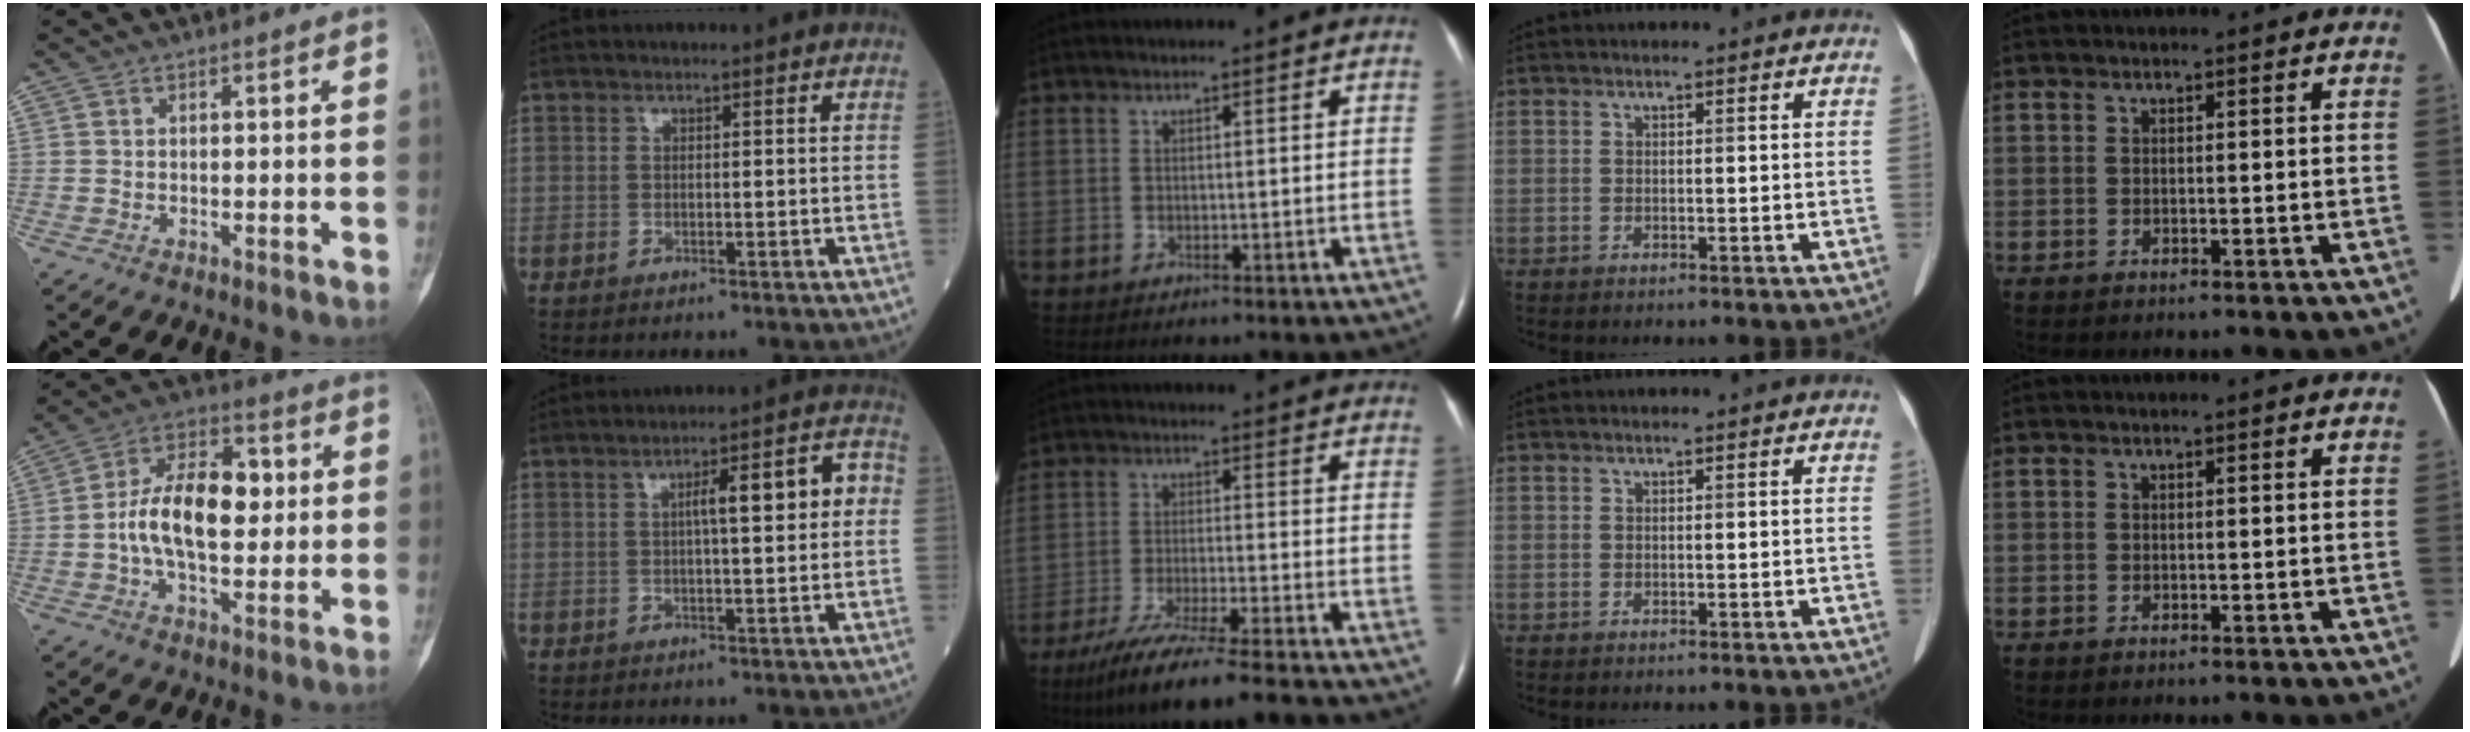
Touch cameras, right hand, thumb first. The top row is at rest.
{"thumb": {"total": 14.9, "force": [0.3, 8.4, 12.3], "torque": [-0.194, 0.024, -0.003]}, "index": {"total": 7.5, "force": [0.7, 1.2, 7.3], "torque": [-0.106, 0.030, 0.009]}, "middle": {"total": 11.6, "force": [-9.8, -1.1, 6.3], "torque": [-0.098, -0.038, -0.162]}}